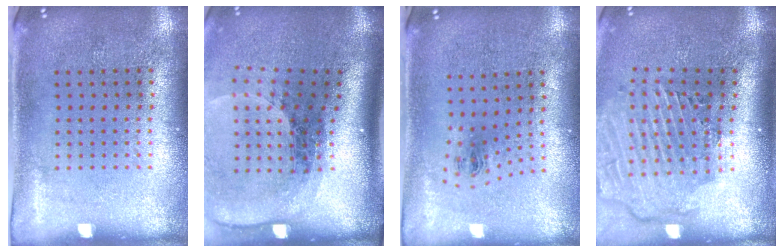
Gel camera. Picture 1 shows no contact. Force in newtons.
{"total": 2.4, "press": 1.7, "slide": 1.7}
{"total": 1.0, "press": 0.4, "slide": 0.9}
{"total": 2.9, "press": 2.2, "slide": 1.8}